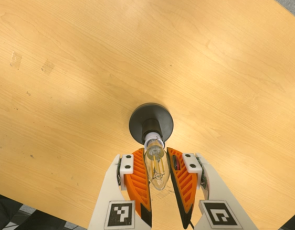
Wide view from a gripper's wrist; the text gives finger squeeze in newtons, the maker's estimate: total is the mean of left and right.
{"total": 13.7, "left": 14.5, "right": 13.0}